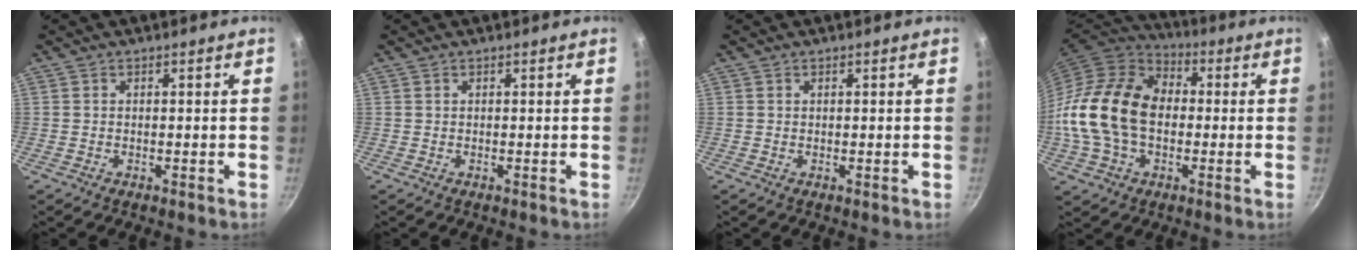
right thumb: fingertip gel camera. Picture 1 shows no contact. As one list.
[{"total": 0.0}, {"total": 0.0}, {"total": 19.4, "force": [-0.9, 13.6, 13.7], "torque": [-0.238, 0.032, -0.027]}]